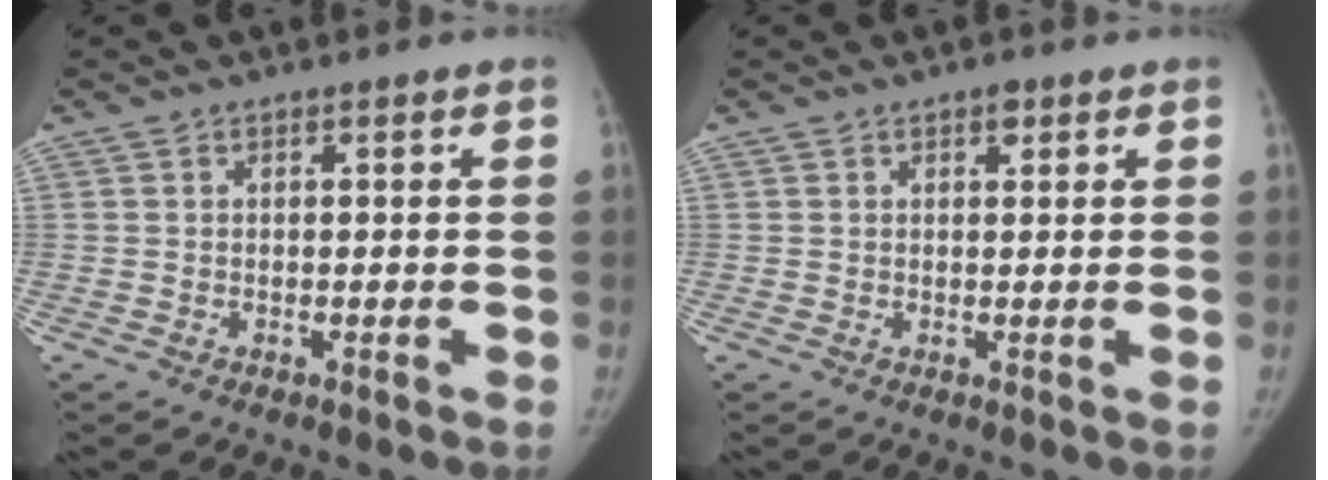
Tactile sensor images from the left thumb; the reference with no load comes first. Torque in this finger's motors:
{"motor_torque": [0.31, -0.21, 0.29, -0.18, 0.04]}